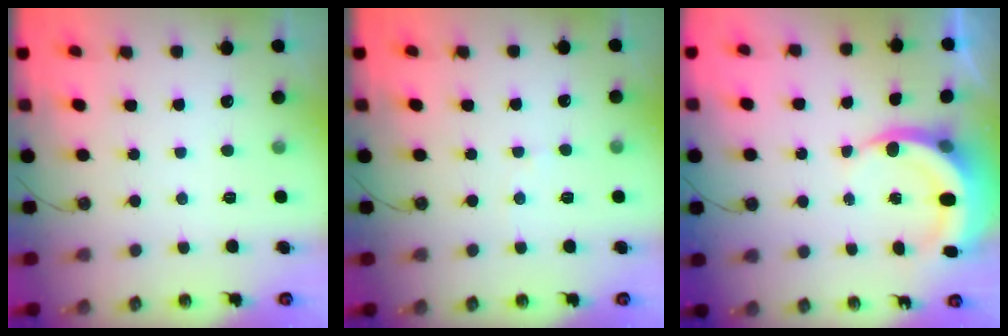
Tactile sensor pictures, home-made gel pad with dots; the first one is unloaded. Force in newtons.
{"total": 5.0, "press": 5.0, "slide": 0.6}
{"total": 7.0, "press": 6.9, "slide": 0.9}